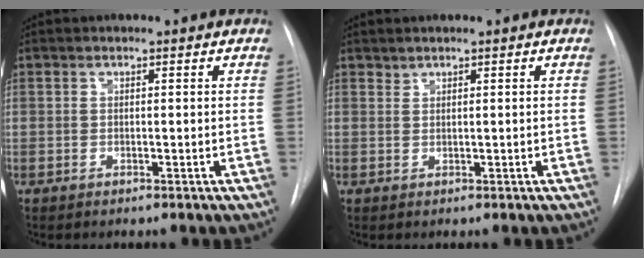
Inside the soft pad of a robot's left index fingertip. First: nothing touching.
{"total": 0.5, "force": [0.5, 0.0, 0.0], "torque": [-0.002, 0.003, 0.012]}